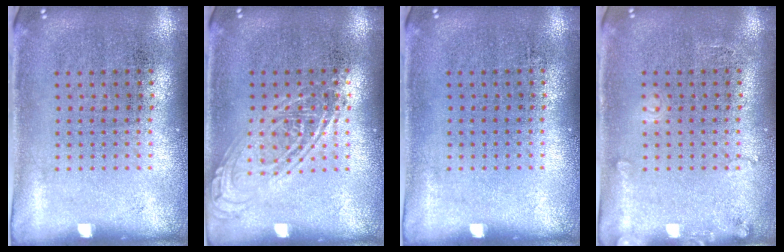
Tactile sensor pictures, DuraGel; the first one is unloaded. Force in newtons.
{"total": 2.4, "press": 2.3, "slide": 0.3}
{"total": 0.0}
{"total": 1.3, "press": 1.3, "slide": 0.1}